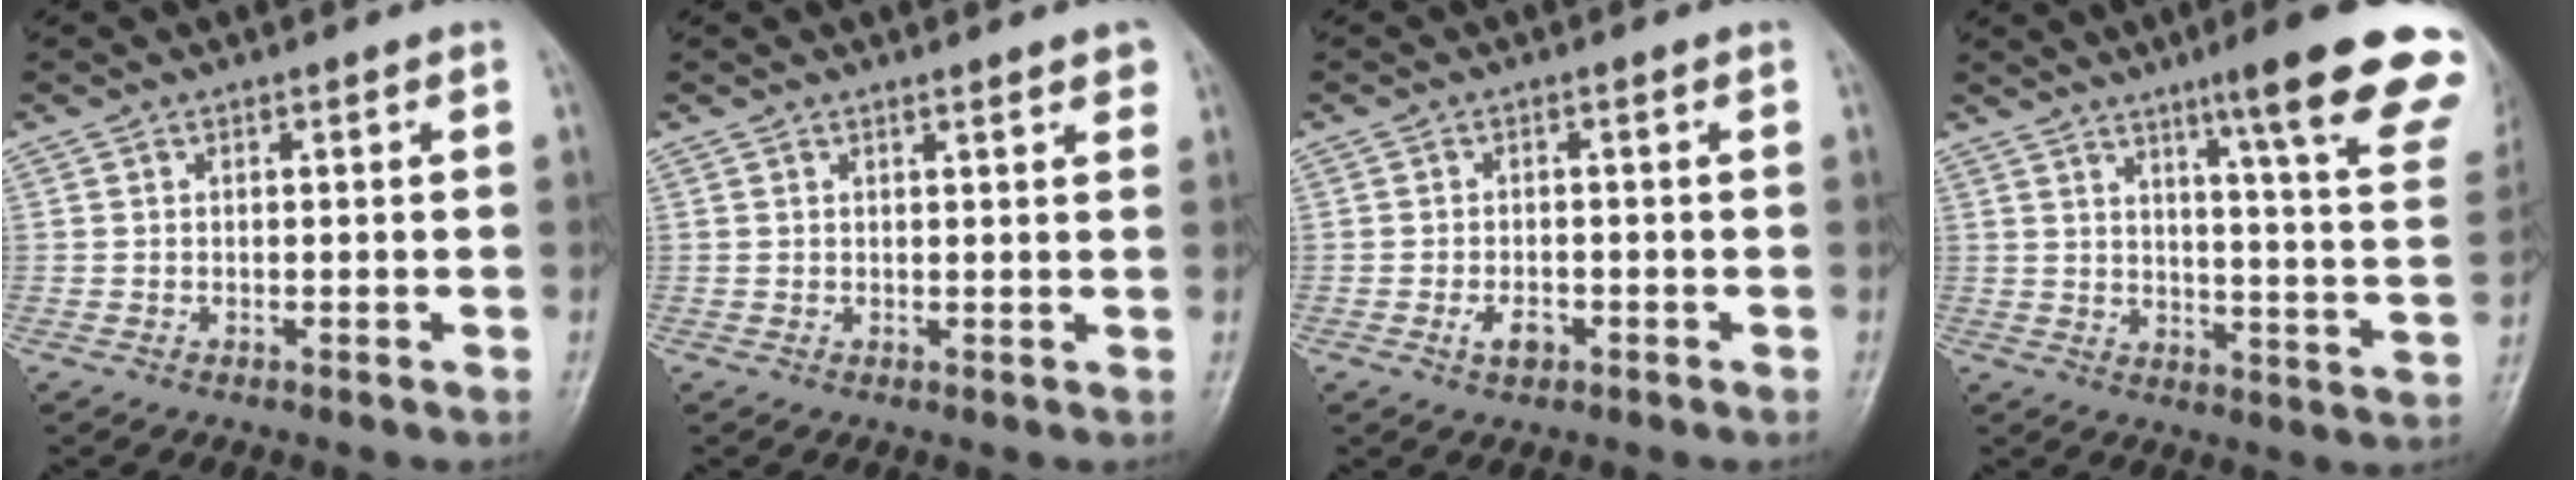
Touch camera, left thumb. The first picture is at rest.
{"total": 2.5, "force": [1.9, 0.5, 1.5], "torque": [-0.012, -0.005, 0.022]}
{"total": 2.7, "force": [-1.2, 1.5, 1.9], "torque": [-0.032, 0.004, -0.018]}
{"total": 21.3, "force": [13.7, 1.7, 16.3], "torque": [-0.194, -0.067, 0.173]}